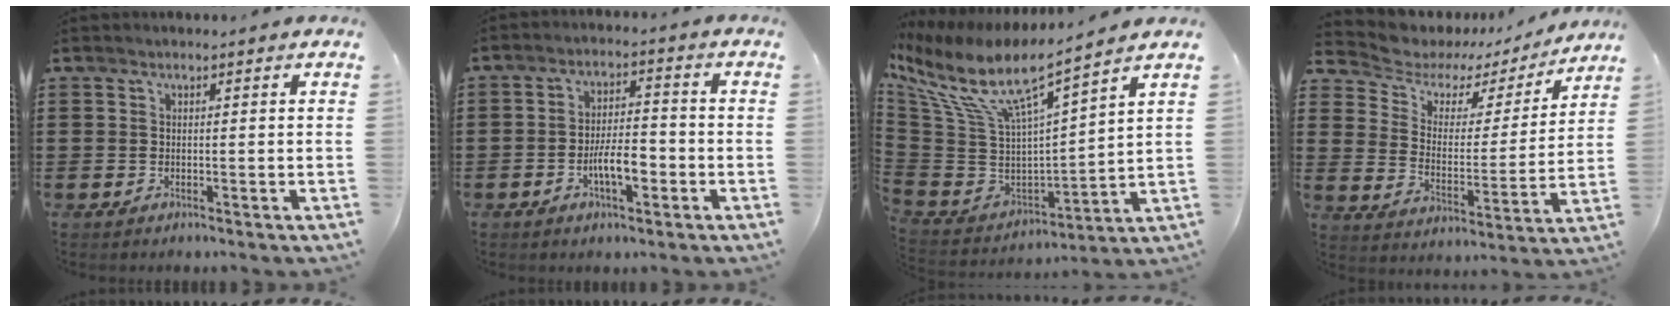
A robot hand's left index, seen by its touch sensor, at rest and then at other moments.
{"total": 6.3, "force": [-2.2, 2.4, 5.4], "torque": [-0.097, 0.004, -0.046]}
{"total": 10.5, "force": [6.5, 2.3, 7.9], "torque": [-0.178, -0.046, 0.104]}
{"total": 5.4, "force": [4.2, 3.2, 1.3], "torque": [-0.057, -0.022, 0.067]}